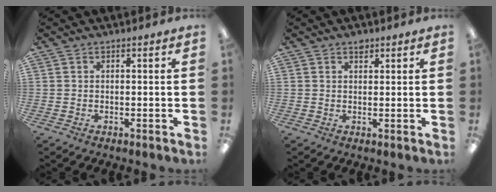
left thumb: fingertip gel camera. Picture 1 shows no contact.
{"total": 1.9, "force": [1.4, 1.0, 0.8], "torque": [-0.001, -0.005, 0.022]}